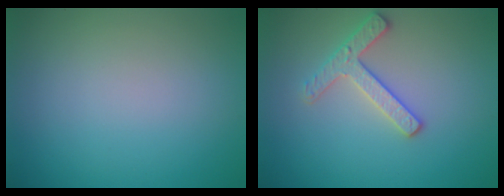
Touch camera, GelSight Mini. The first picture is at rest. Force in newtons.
{"total": 2.6, "press": 2.6, "slide": 0.3}